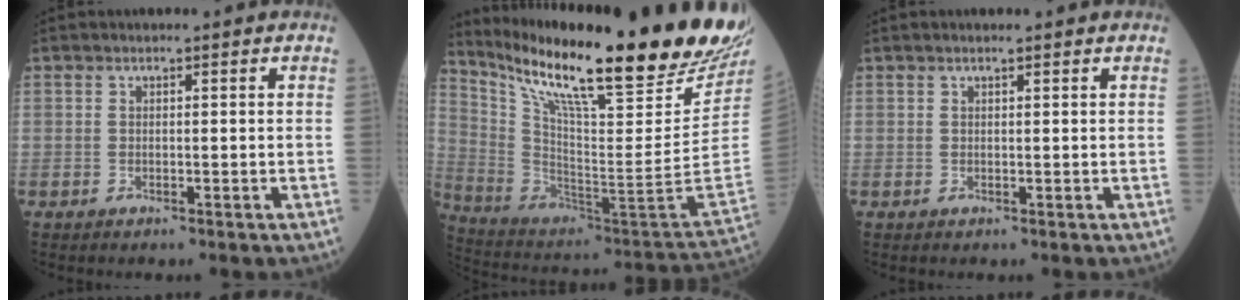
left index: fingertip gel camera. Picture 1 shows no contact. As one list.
[{"total": 32.1, "force": [25.1, 1.3, 19.9], "torque": [-0.347, -0.083, 0.375]}, {"total": 0.9, "force": [0.7, 0.1, 0.5], "torque": [-0.012, 0.005, 0.013]}]